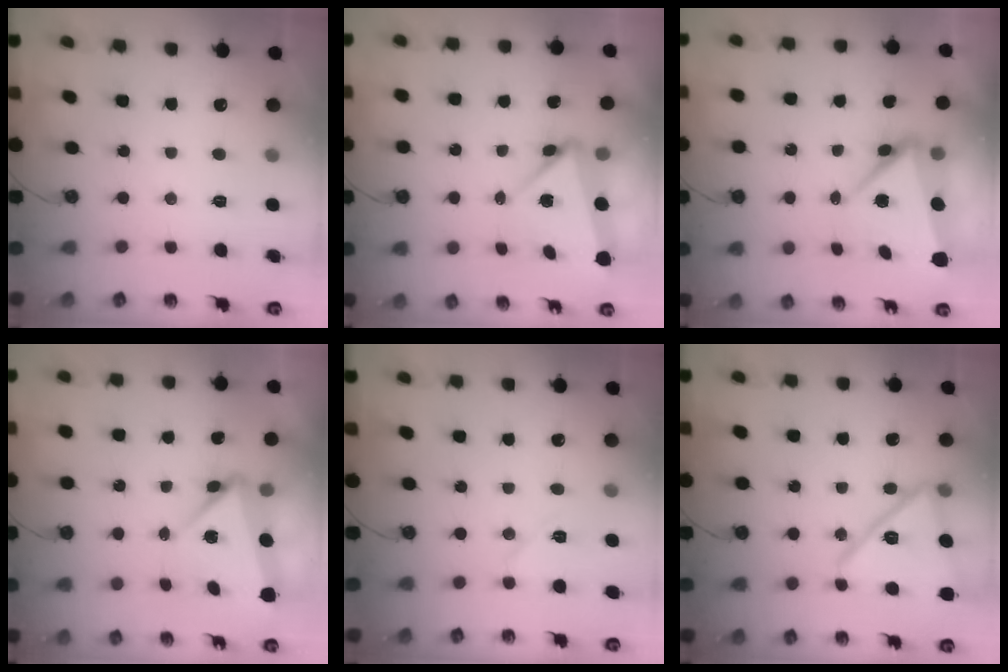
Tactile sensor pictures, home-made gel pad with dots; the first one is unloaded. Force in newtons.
{"total": 6.4, "press": 6.3, "slide": 1.0}
{"total": 10.5, "press": 6.9, "slide": 7.9}
{"total": 8.6, "press": 5.2, "slide": 6.8}
{"total": 8.3, "press": 4.5, "slide": 6.9}
{"total": 16.5, "press": 16.4, "slide": 1.0}